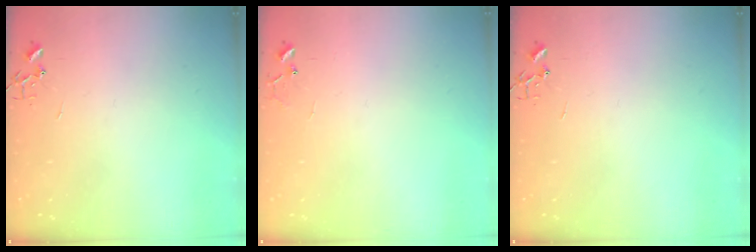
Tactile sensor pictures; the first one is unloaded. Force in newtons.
{"total": 6.6, "press": 6.6, "slide": 0.5}
{"total": 0.0}